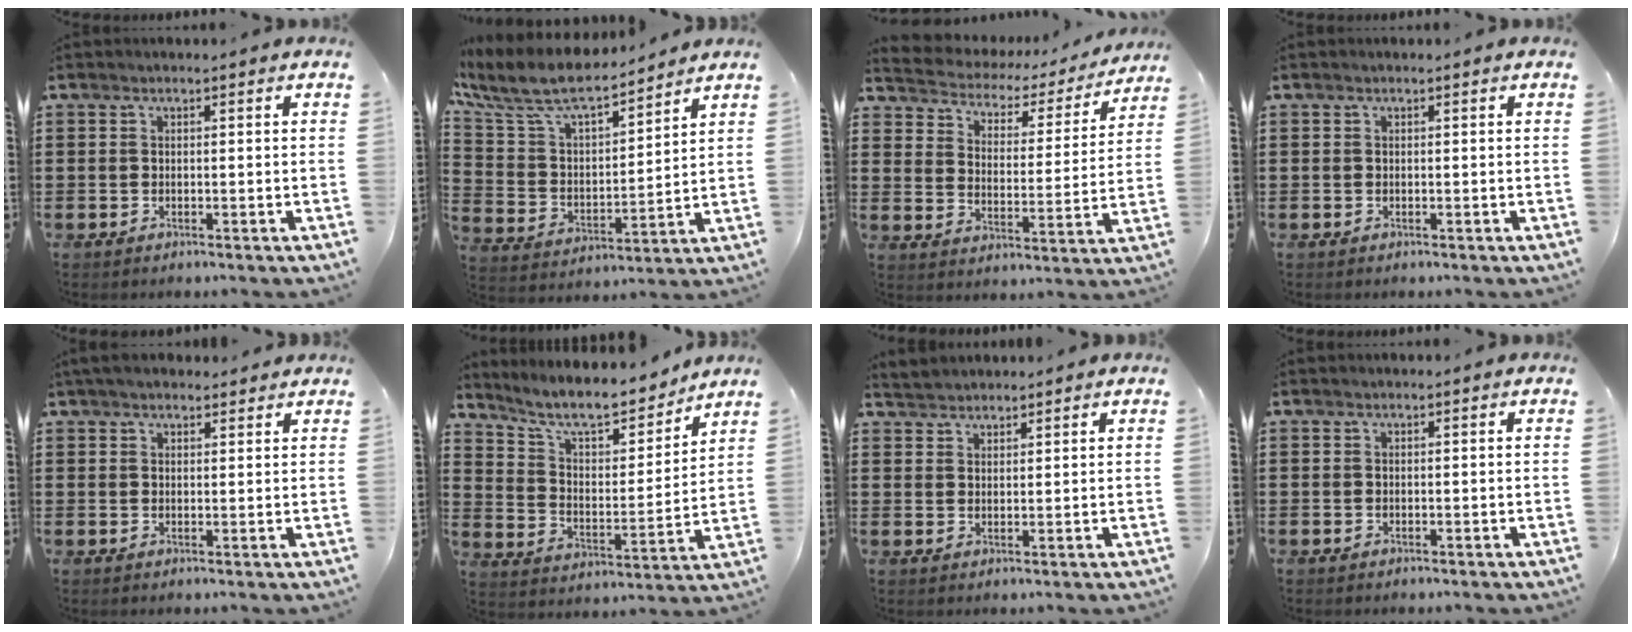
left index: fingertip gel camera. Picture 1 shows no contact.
{"total": 9.1, "force": [7.8, 2.2, 4.2], "torque": [-0.117, -0.044, 0.132]}
{"total": 2.8, "force": [2.5, 1.2, 0.2], "torque": [-0.025, -0.022, 0.032]}
{"total": 0.0}
{"total": 3.1, "force": [2.7, 0.9, 1.1], "torque": [-0.028, 0.003, 0.052]}
{"total": 9.2, "force": [8.2, 1.4, 3.9], "torque": [-0.102, -0.051, 0.139]}
{"total": 2.4, "force": [2.3, 0.5, -0.3], "torque": [-0.001, 0.000, 0.046]}
{"total": 0.0}